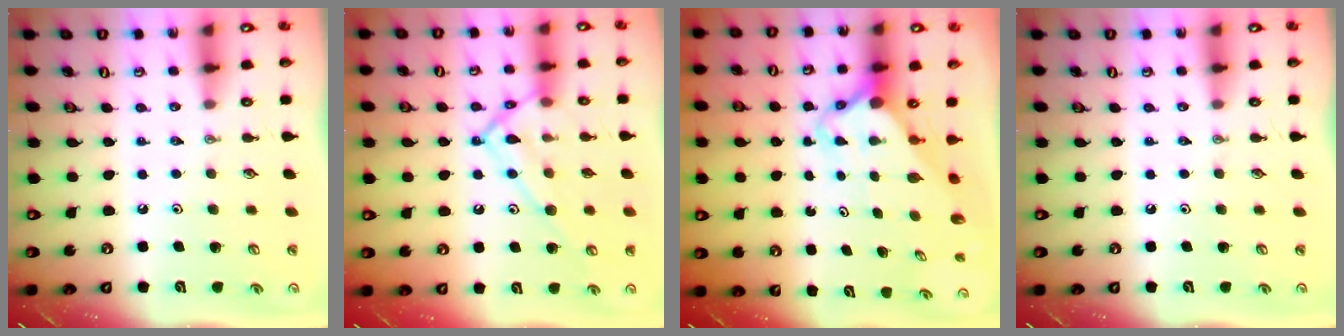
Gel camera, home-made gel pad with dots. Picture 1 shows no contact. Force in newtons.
{"total": 14.2, "press": 14.1, "slide": 1.0}
{"total": 3.8, "press": 3.8, "slide": 0.3}
{"total": 0.0}